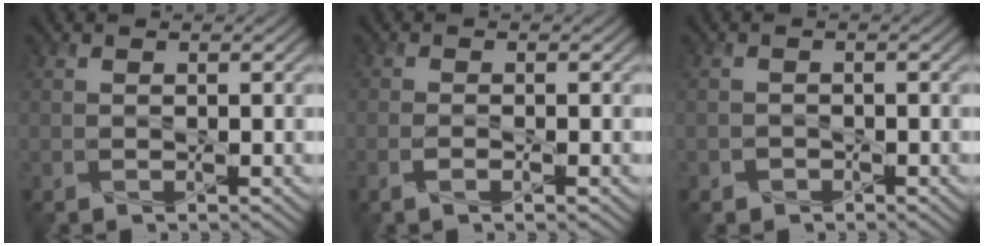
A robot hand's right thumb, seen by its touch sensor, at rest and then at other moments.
{"total": 1.8, "force": [-0.9, 0.3, 1.5], "torque": [-0.033, 0.002, -0.021]}
{"total": 1.1, "force": [-0.7, 0.8, 0.1], "torque": [0.001, -0.001, -0.015]}